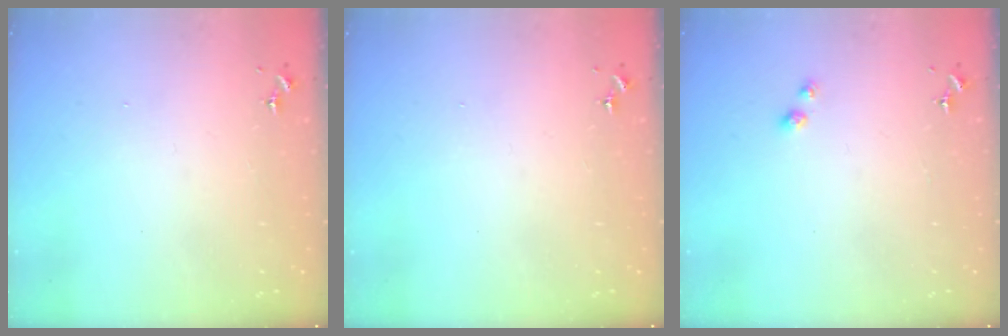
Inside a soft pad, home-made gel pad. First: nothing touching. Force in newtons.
{"total": 0.0}
{"total": 2.6, "press": 2.6, "slide": 0.6}